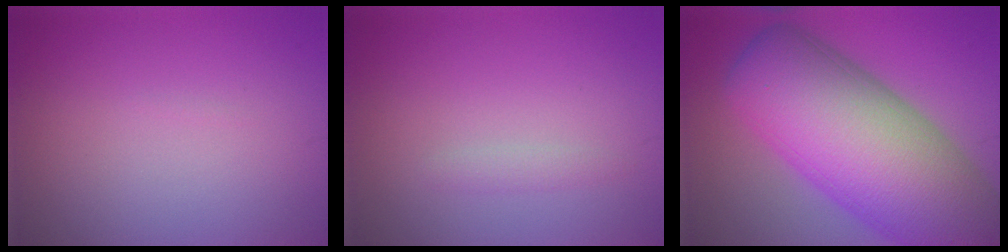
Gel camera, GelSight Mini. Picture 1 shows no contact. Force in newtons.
{"total": 0.9, "press": 0.9, "slide": 0.1}
{"total": 16.9, "press": 16.9, "slide": 0.9}